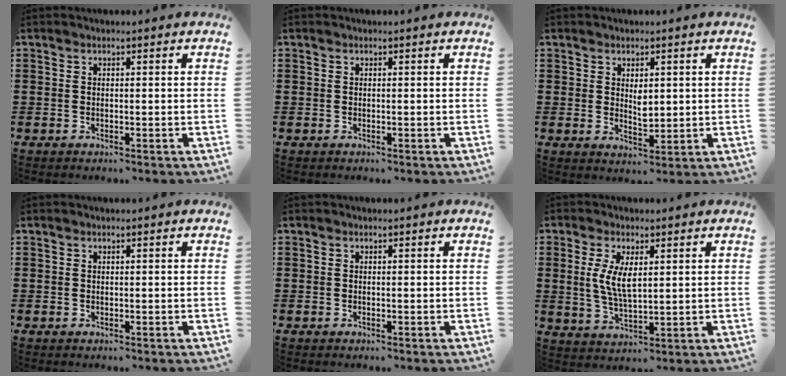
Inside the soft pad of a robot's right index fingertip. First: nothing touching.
{"total": 0.0}
{"total": 2.9, "force": [1.0, 1.5, 2.2], "torque": [-0.030, -0.003, 0.014]}
{"total": 0.0}
{"total": 0.0}
{"total": 5.7, "force": [1.1, 2.4, 5.1], "torque": [-0.110, 0.004, 0.016]}